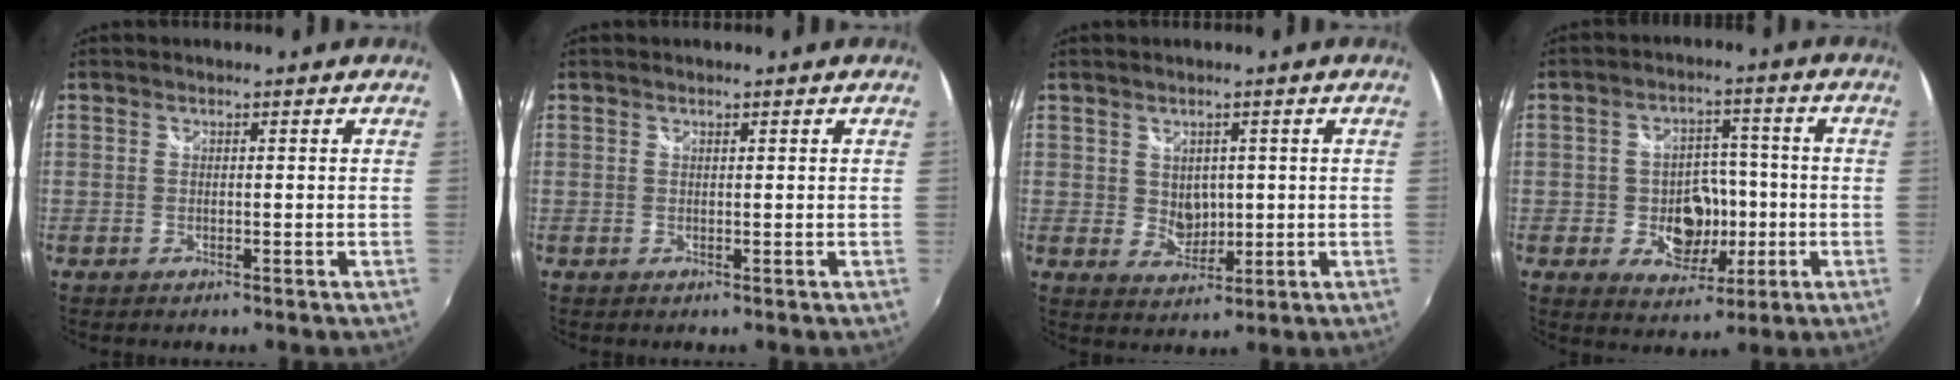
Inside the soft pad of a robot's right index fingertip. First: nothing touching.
{"total": 0.0}
{"total": 3.8, "force": [1.0, 3.1, 1.8], "torque": [-0.027, 0.003, 0.026]}
{"total": 9.0, "force": [-2.1, 7.0, 5.3], "torque": [-0.101, 0.009, -0.020]}